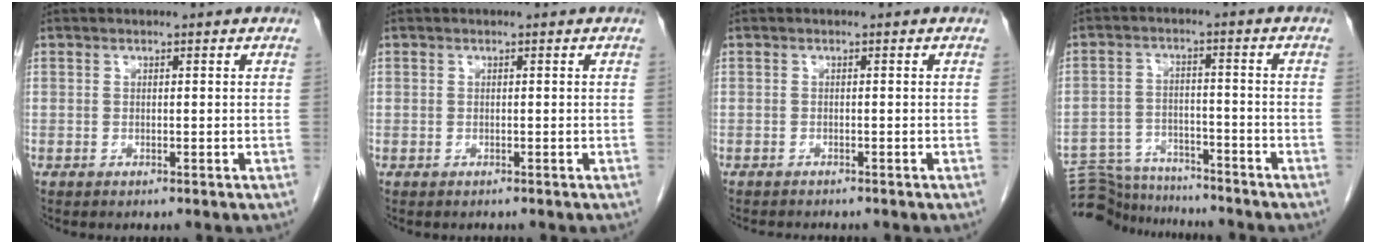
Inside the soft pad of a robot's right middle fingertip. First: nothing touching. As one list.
[{"total": 0.0}, {"total": 1.6, "force": [-1.5, 0.2, 0.3], "torque": [-0.007, -0.005, -0.018]}, {"total": 12.1, "force": [-11.7, 2.3, 1.8], "torque": [-0.034, 0.011, -0.181]}]